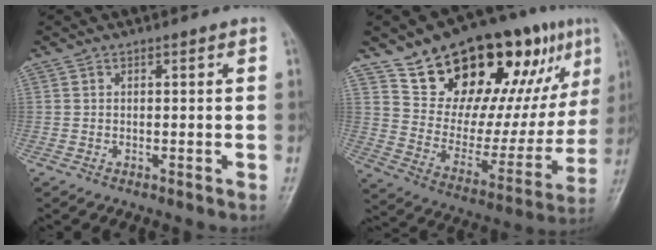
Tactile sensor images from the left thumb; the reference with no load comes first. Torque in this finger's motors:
{"motor_torque": [0.91, 0.94, 1.61, -1.16, 0.17]}